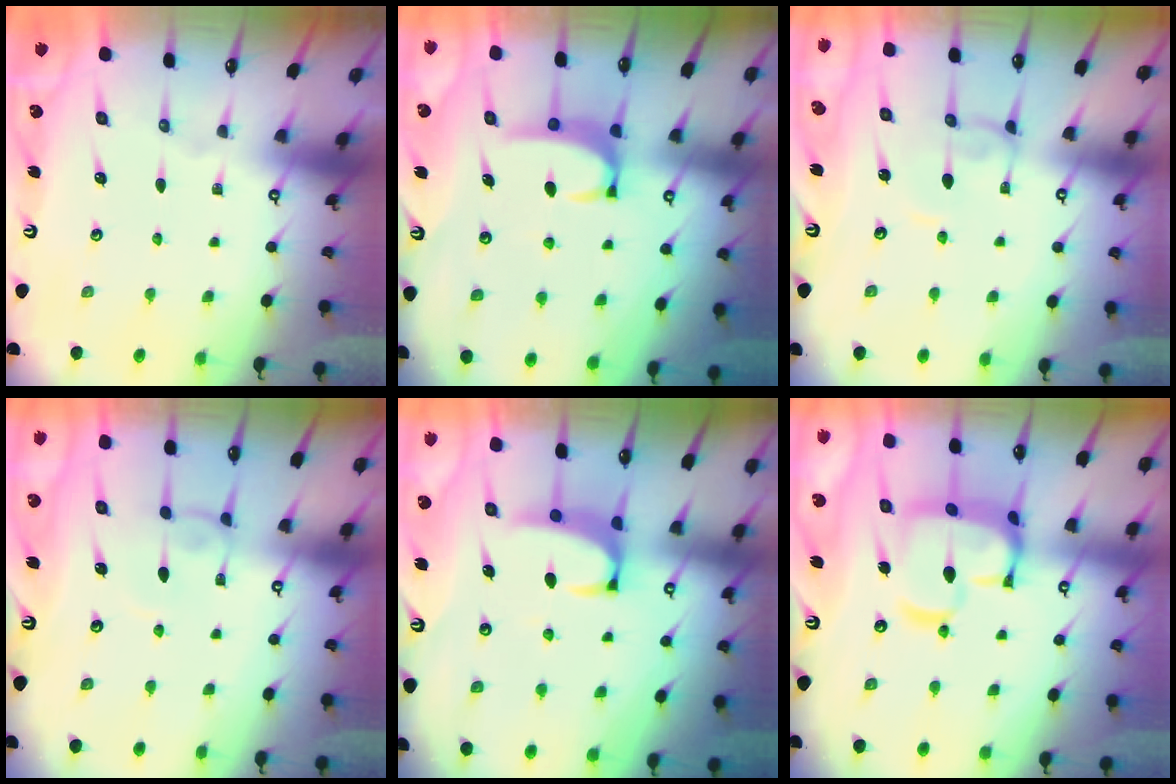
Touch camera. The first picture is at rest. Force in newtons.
{"total": 3.5, "press": 3.5, "slide": 0.5}
{"total": 2.0, "press": 2.0, "slide": 0.1}
{"total": 0.6, "press": 0.4, "slide": 0.4}
{"total": 3.1, "press": 3.0, "slide": 0.8}
{"total": 11.8, "press": 11.7, "slide": 1.3}